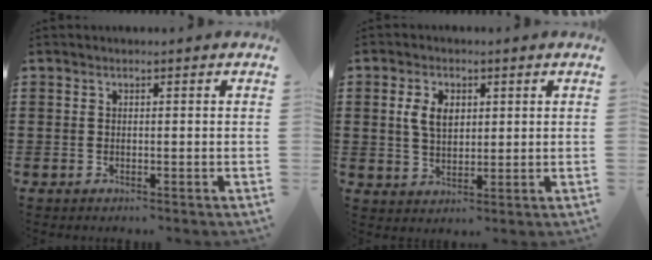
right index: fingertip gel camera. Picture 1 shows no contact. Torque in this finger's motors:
{"motor_torque": [0.71, 0.05, 0.22, 0.12]}